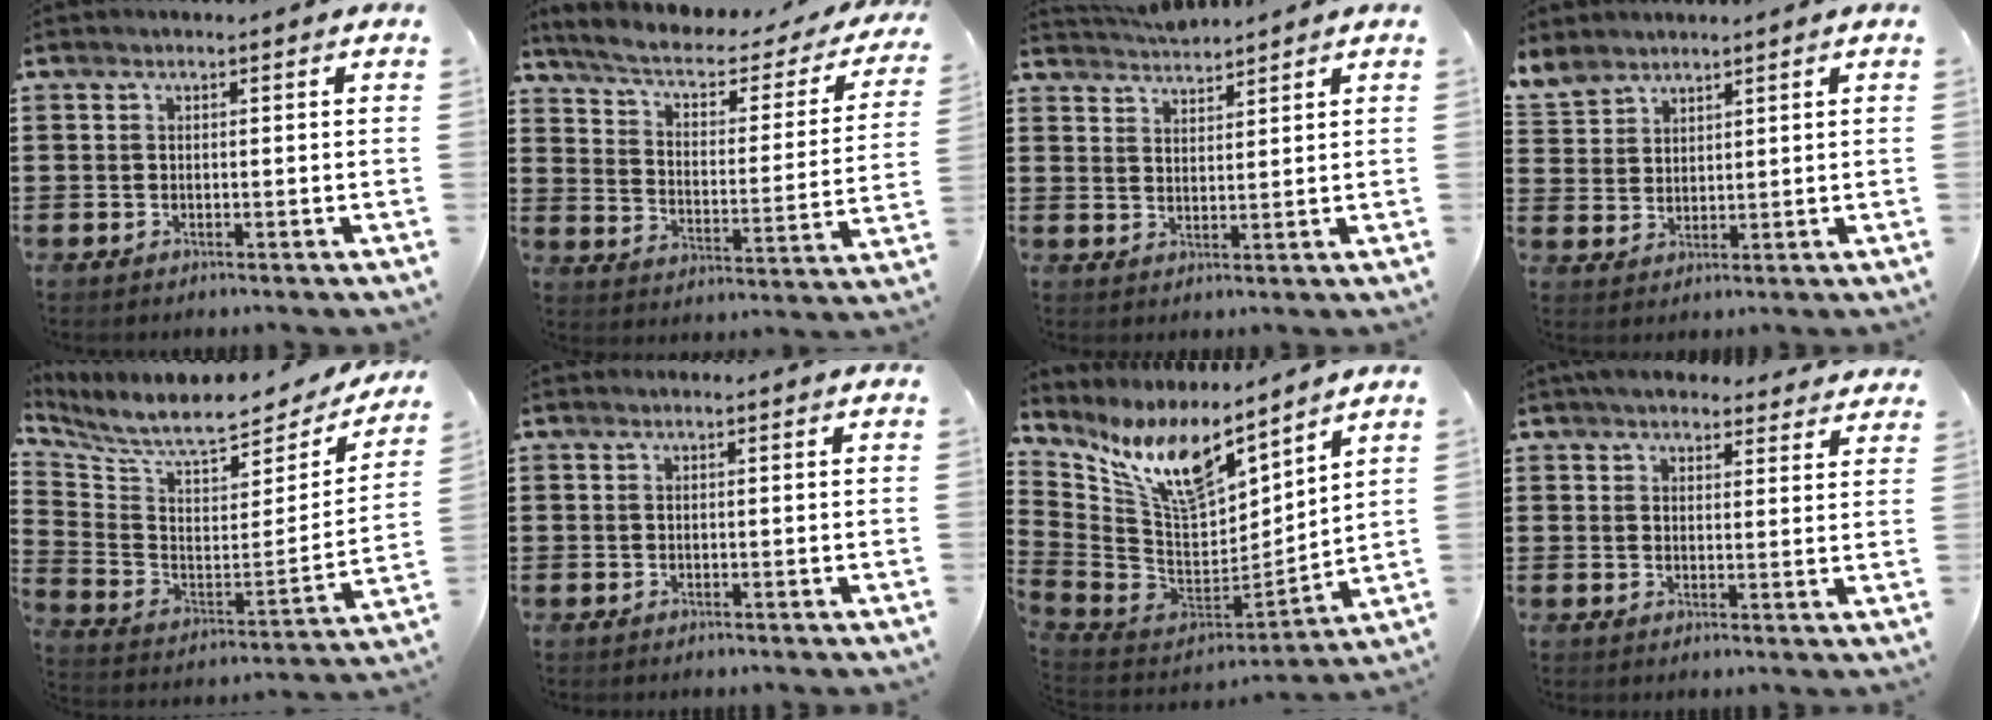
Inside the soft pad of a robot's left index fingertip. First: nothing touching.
{"total": 4.5, "force": [2.6, 1.6, 3.3], "torque": [-0.077, -0.021, 0.035]}
{"total": 3.2, "force": [3.2, 0.1, 0.0], "torque": [-0.009, -0.008, 0.061]}
{"total": 4.2, "force": [3.6, 2.1, 0.5], "torque": [-0.026, -0.003, 0.070]}
{"total": 7.8, "force": [6.9, 1.0, 3.5], "torque": [-0.103, -0.060, 0.113]}
{"total": 0.0}
{"total": 13.0, "force": [8.4, 5.1, 8.5], "torque": [-0.202, -0.048, 0.153]}
{"total": 4.0, "force": [3.7, 1.2, 0.9], "torque": [-0.021, -0.009, 0.068]}